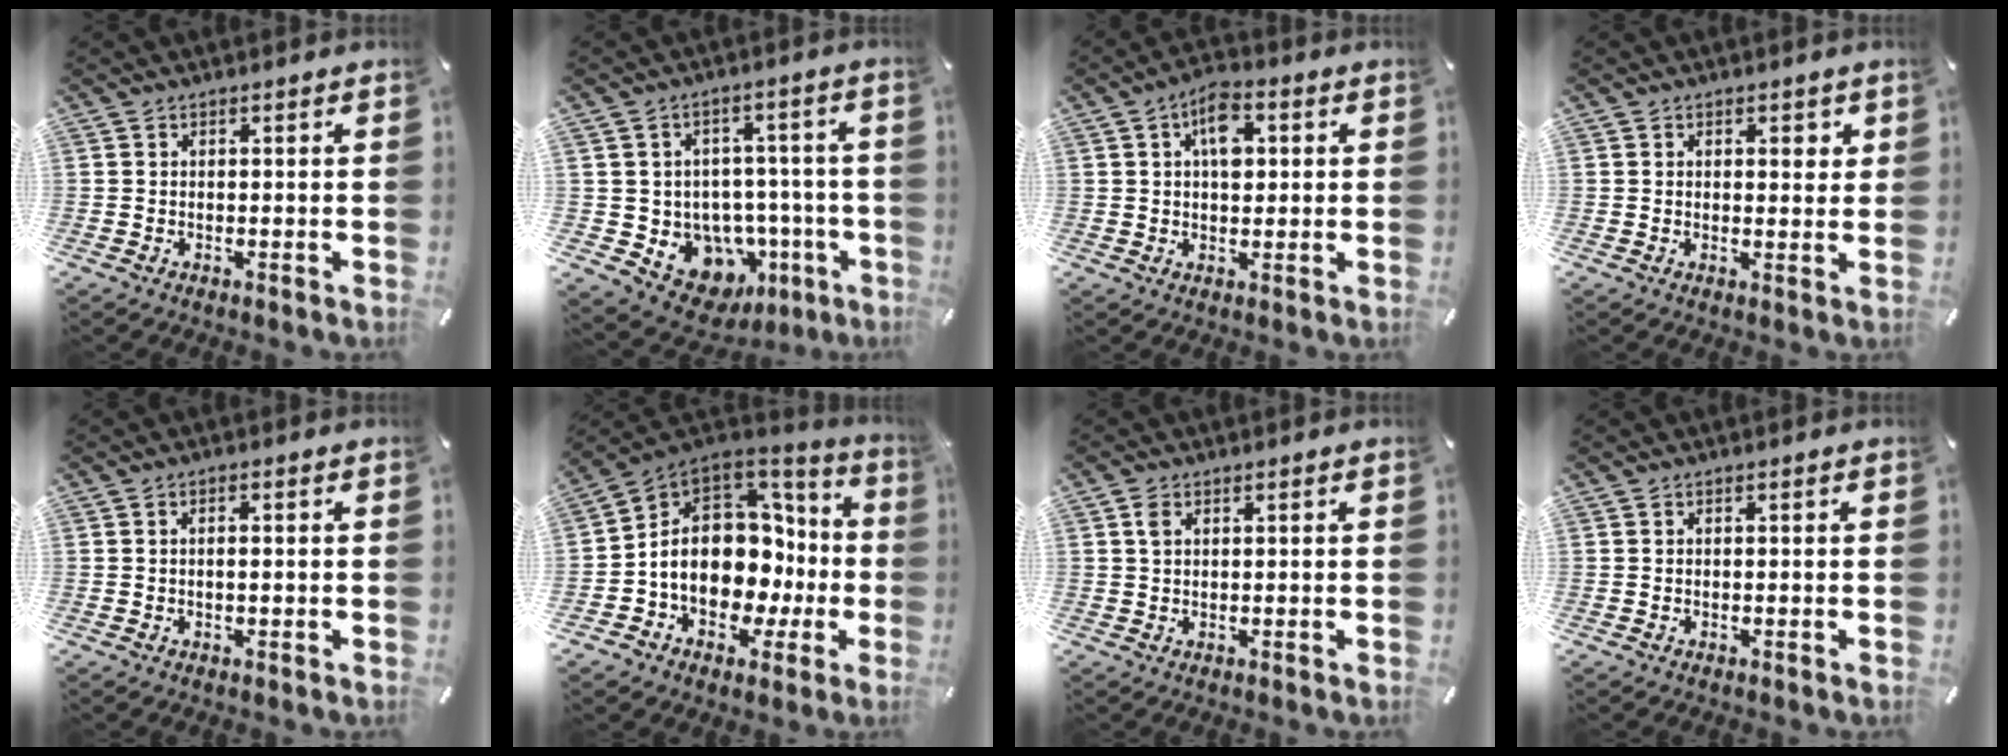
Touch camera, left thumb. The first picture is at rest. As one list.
[{"total": 10.7, "force": [-3.5, 9.4, 3.8], "torque": [-0.039, 0.009, -0.039]}, {"total": 7.6, "force": [2.0, 4.7, 5.7], "torque": [-0.083, 0.001, 0.030]}, {"total": 2.0, "force": [0.8, 1.4, 1.2], "torque": [0.000, -0.003, 0.007]}, {"total": 1.2, "force": [0.0, 0.3, 1.1], "torque": [-0.020, 0.001, -0.001]}, {"total": 15.4, "force": [-0.9, 12.2, 9.3], "torque": [-0.149, -0.021, -0.010]}, {"total": 2.0, "force": [0.8, 1.2, 1.4], "torque": [-0.031, 0.004, 0.014]}, {"total": 0.0}]